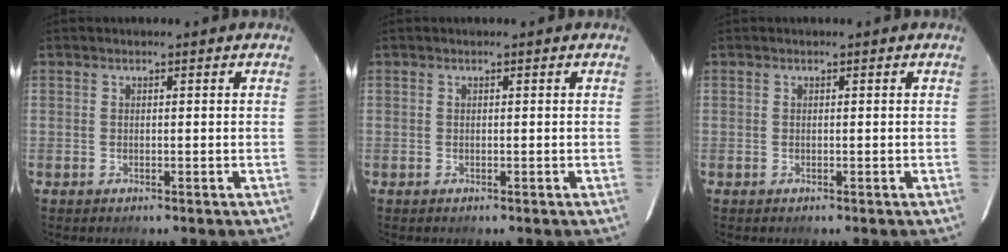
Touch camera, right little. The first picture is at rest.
{"total": 0.0}
{"total": 0.0}